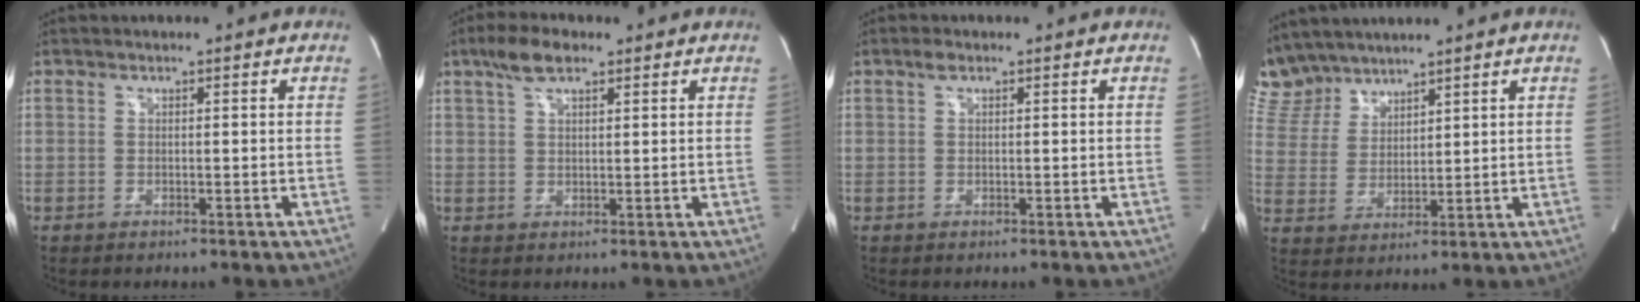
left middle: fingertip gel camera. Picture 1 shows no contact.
{"total": 5.0, "force": [3.2, 1.8, 3.3], "torque": [-0.070, 0.015, 0.063]}
{"total": 1.1, "force": [0.6, 0.5, 0.8], "torque": [-0.015, 0.010, 0.012]}
{"total": 7.7, "force": [7.2, 2.7, 0.7], "torque": [-0.025, 0.015, 0.160]}